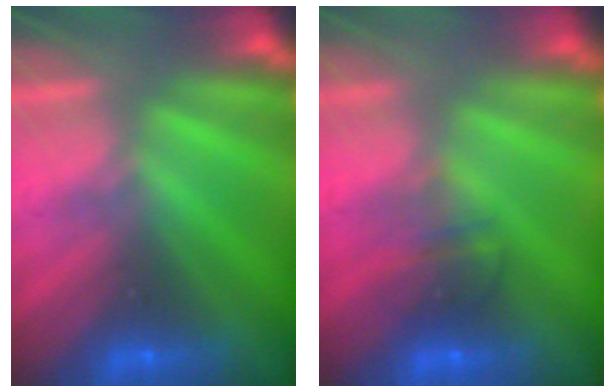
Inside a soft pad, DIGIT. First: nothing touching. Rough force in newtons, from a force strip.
{"total": 2.3}